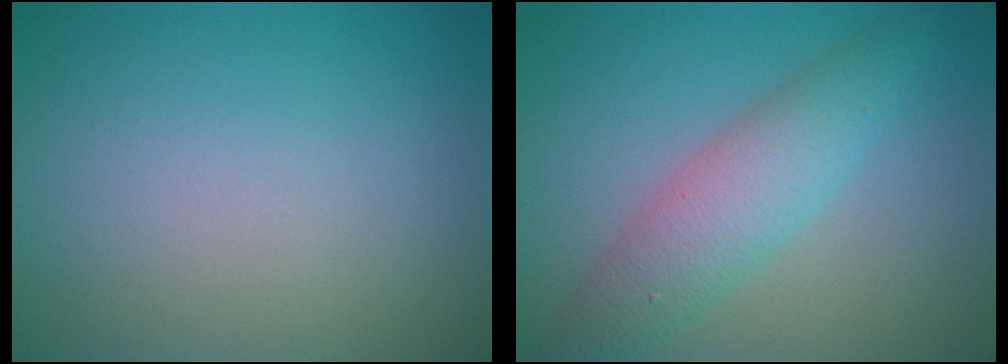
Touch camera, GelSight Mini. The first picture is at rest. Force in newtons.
{"total": 4.6, "press": 4.6, "slide": 0.0}